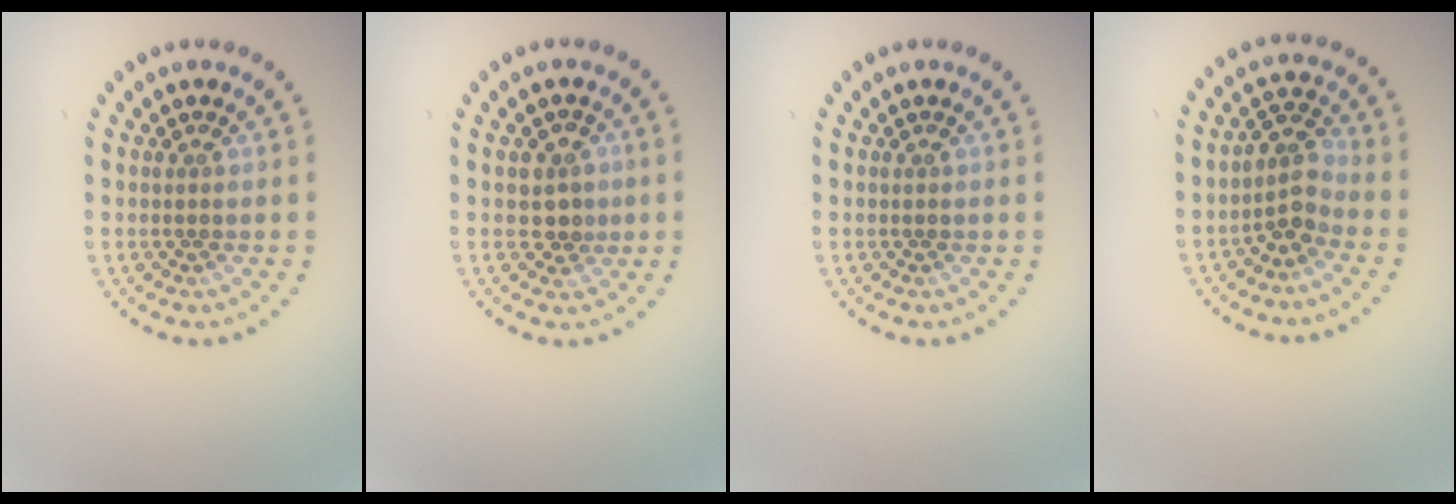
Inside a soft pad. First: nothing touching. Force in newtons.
{"total": 2.0, "press": 1.9, "slide": 0.7}
{"total": 0.0}
{"total": 2.6, "press": 1.9, "slide": 1.7}